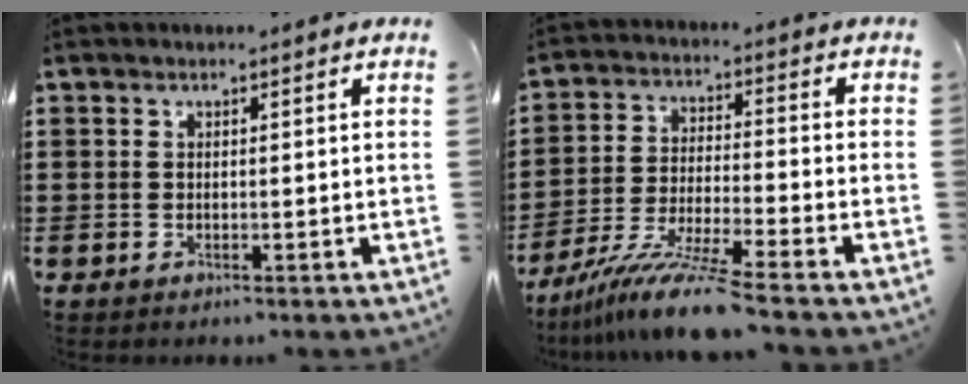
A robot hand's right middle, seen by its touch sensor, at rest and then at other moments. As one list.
[{"total": 9.6, "force": [-8.3, -0.1, 4.8], "torque": [-0.098, -0.007, -0.163]}]